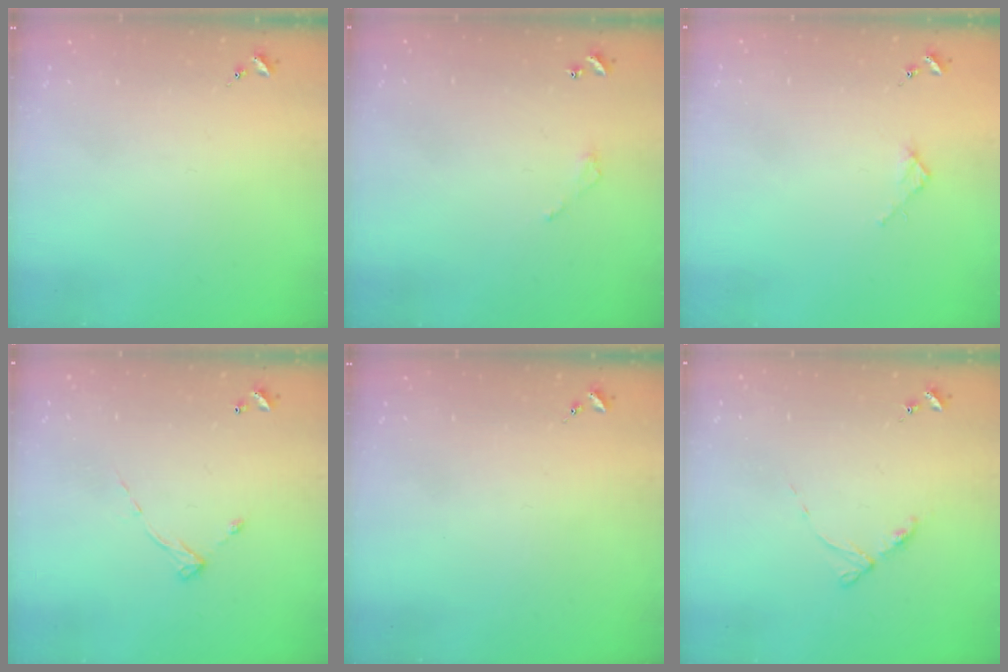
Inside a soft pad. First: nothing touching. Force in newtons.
{"total": 3.1, "press": 3.0, "slide": 0.3}
{"total": 2.7, "press": 2.7, "slide": 0.3}
{"total": 6.2, "press": 6.2, "slide": 0.3}
{"total": 0.0}
{"total": 5.2, "press": 5.1, "slide": 0.6}